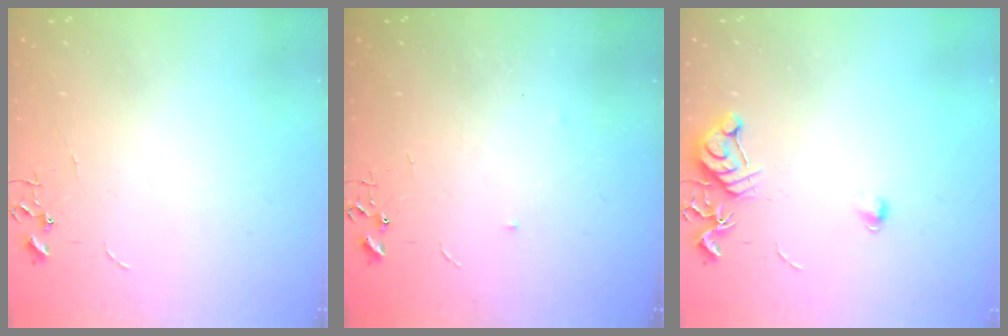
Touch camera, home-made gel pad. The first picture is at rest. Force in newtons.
{"total": 3.1, "press": 3.0, "slide": 0.6}
{"total": 8.7, "press": 8.7, "slide": 0.7}